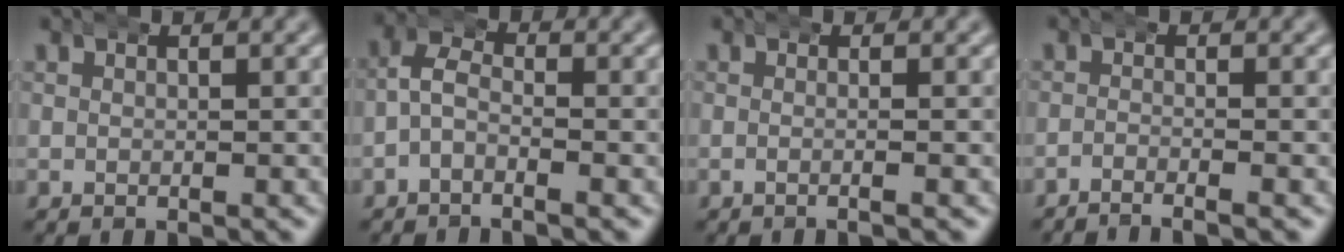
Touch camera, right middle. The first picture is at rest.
{"total": 3.6, "force": [-0.7, 2.7, 2.3], "torque": [-0.037, 0.012, -0.030]}
{"total": 0.9, "force": [-0.4, -0.4, 0.7], "torque": [-0.012, 0.004, -0.012]}
{"total": 2.4, "force": [-2.3, 0.1, 0.8], "torque": [-0.011, 0.003, -0.046]}